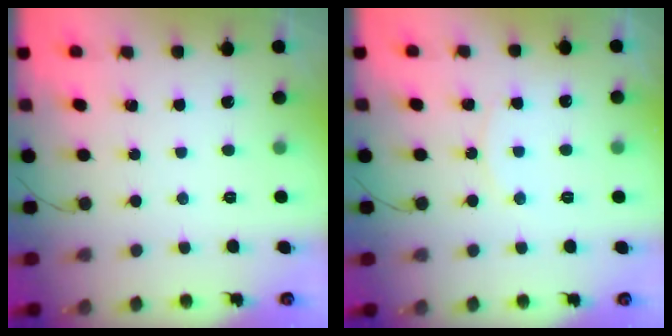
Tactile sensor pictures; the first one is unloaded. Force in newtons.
{"total": 5.8, "press": 5.7, "slide": 0.6}